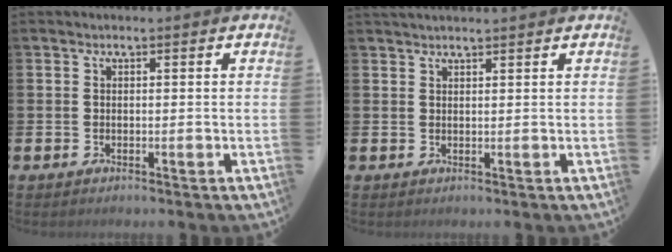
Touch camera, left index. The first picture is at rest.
{"total": 1.1, "force": [1.1, -0.1, 0.2], "torque": [-0.002, -0.002, 0.019]}